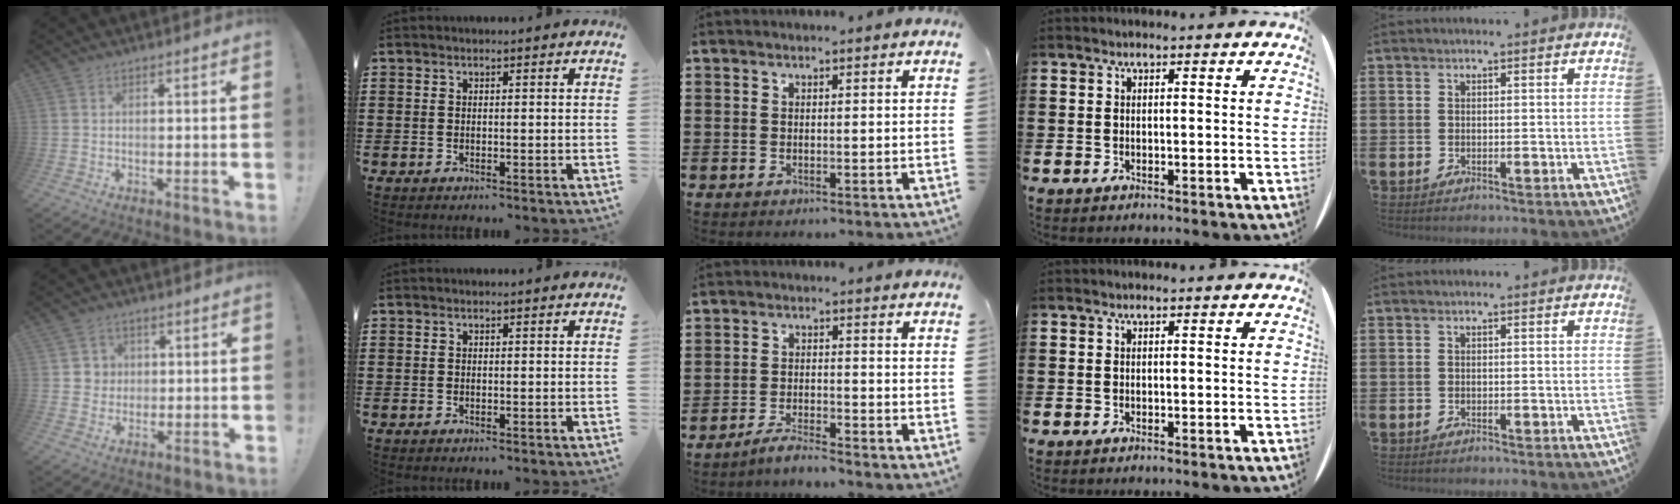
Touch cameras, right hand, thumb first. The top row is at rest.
{"thumb": {"total": 5.1, "force": [1.2, 4.9, 0.4], "torque": [-0.005, -0.009, 0.024]}, "middle": {"total": 3.1, "force": [-3.0, 0.1, 0.6], "torque": [-0.019, 0.000, -0.063]}}